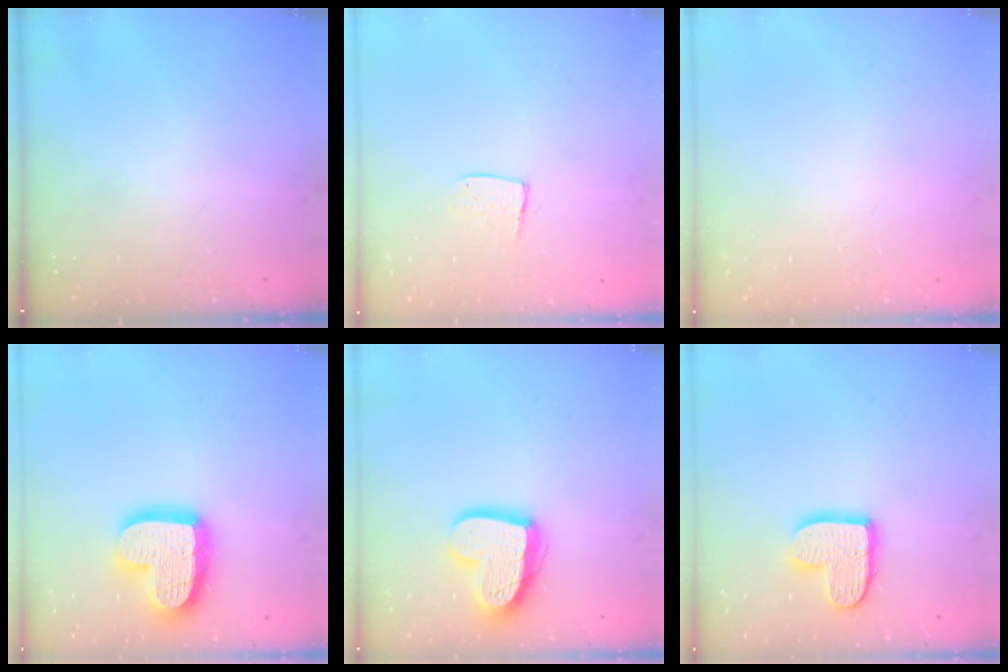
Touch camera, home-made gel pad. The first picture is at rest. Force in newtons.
{"total": 5.2, "press": 5.2, "slide": 0.4}
{"total": 0.0}
{"total": 17.7, "press": 17.7, "slide": 1.5}
{"total": 15.9, "press": 15.8, "slide": 1.4}
{"total": 12.2, "press": 12.2, "slide": 0.8}